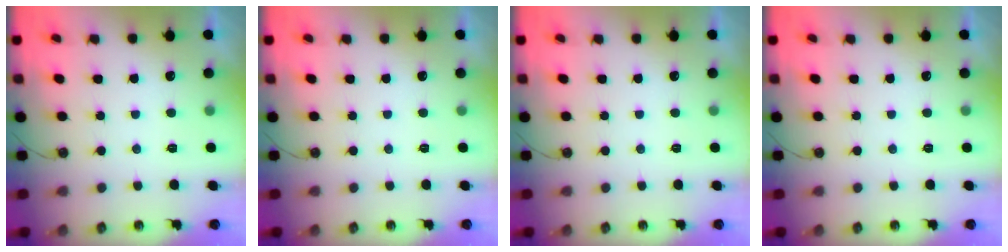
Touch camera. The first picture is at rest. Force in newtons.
{"total": 0.0}
{"total": 0.0}
{"total": 0.0}